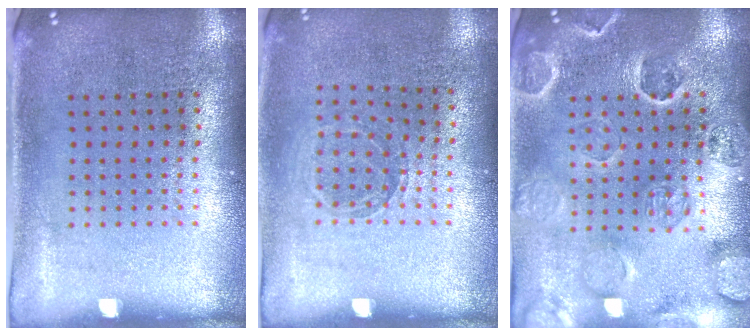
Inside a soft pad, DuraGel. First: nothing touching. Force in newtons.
{"total": 0.9, "press": 0.9, "slide": 0.1}
{"total": 2.7, "press": 2.6, "slide": 0.8}